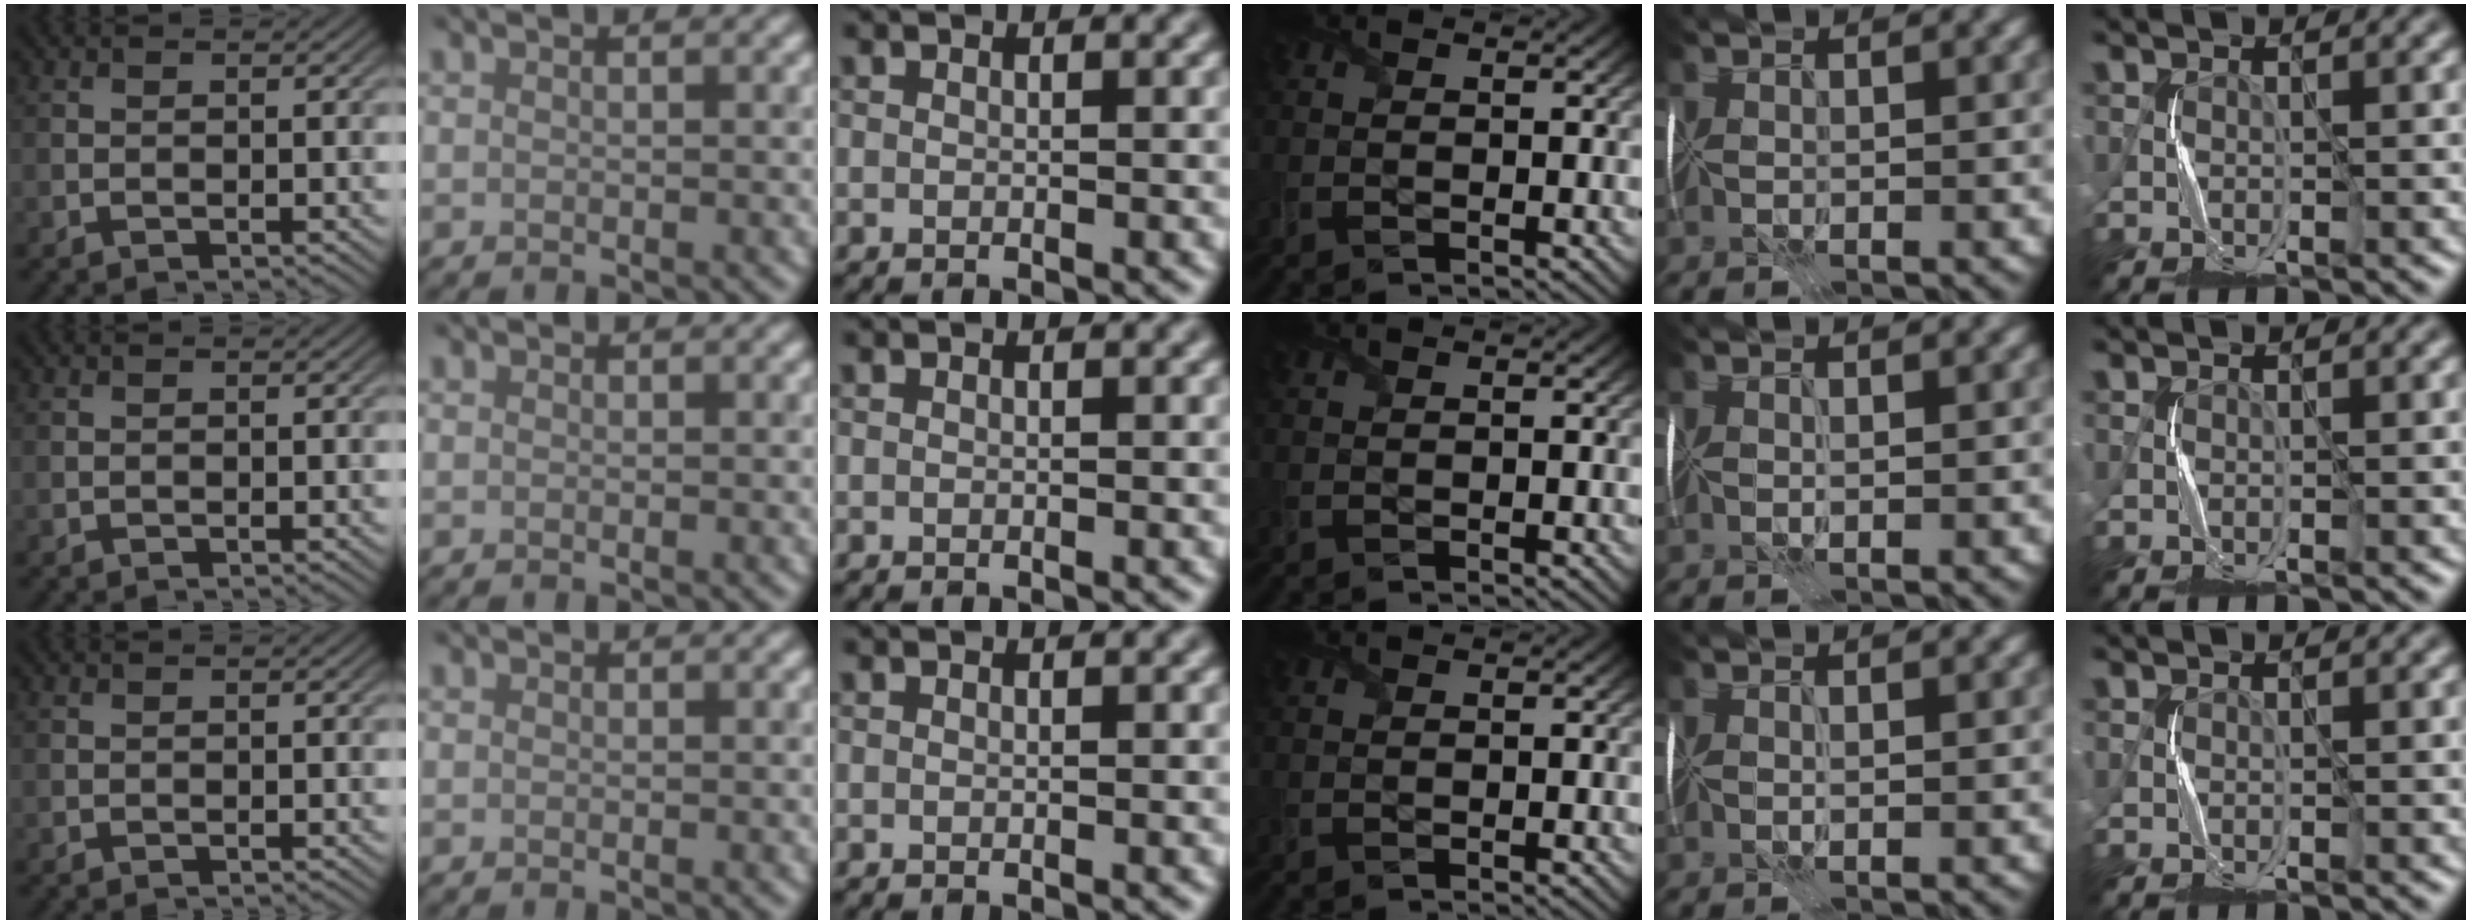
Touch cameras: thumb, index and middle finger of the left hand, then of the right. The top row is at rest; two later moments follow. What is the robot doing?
{"motion": "fold", "object": "plastic wrap"}